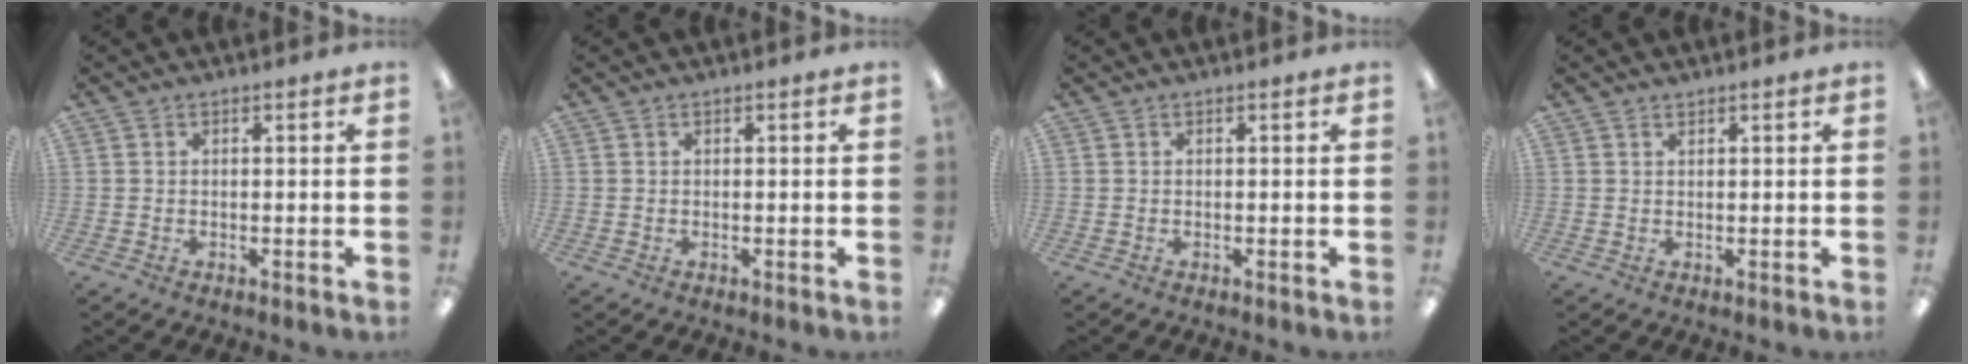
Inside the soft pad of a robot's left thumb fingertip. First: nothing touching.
{"total": 0.0}
{"total": 0.0}
{"total": 0.7, "force": [0.7, 0.2, 0.1], "torque": [-0.003, 0.001, 0.013]}